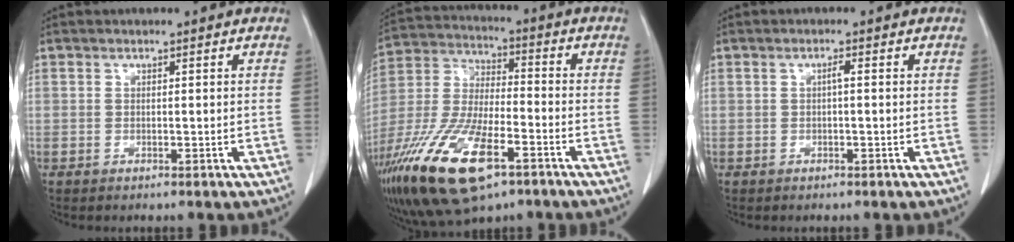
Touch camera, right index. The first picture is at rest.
{"total": 20.0, "force": [-10.6, 6.5, 15.7], "torque": [-0.354, -0.034, -0.193]}
{"total": 0.9, "force": [0.0, 0.1, 0.9], "torque": [-0.016, 0.002, 0.000]}